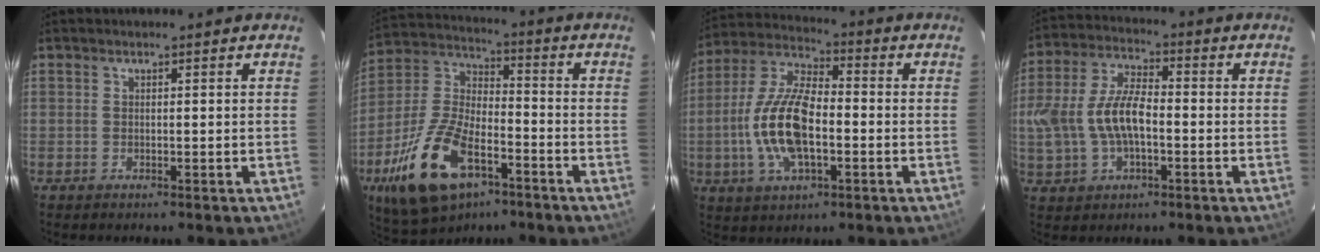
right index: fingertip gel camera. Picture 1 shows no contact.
{"total": 20.0, "force": [-10.1, 9.8, 14.3], "torque": [-0.307, -0.015, -0.180]}
{"total": 15.0, "force": [-2.9, 6.5, 13.3], "torque": [-0.280, 0.004, -0.057]}
{"total": 12.6, "force": [-1.8, 6.6, 10.6], "torque": [-0.225, 0.011, -0.029]}